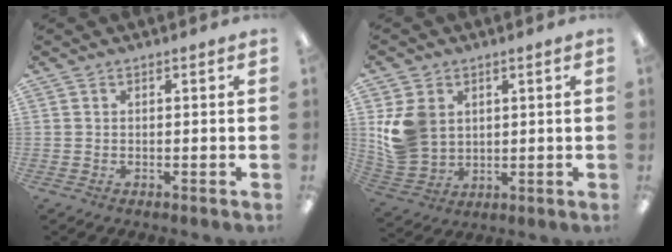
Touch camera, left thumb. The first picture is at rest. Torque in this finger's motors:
{"motor_torque": [0.78, 1.62, 0.72, -0.83, 0.09]}